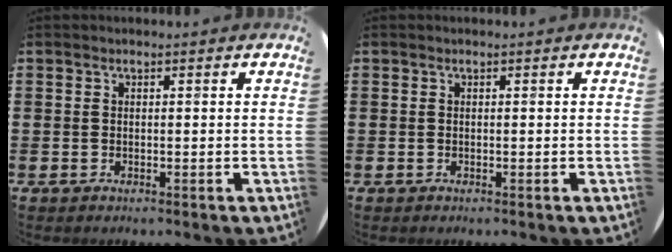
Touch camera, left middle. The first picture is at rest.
{"total": 0.0}